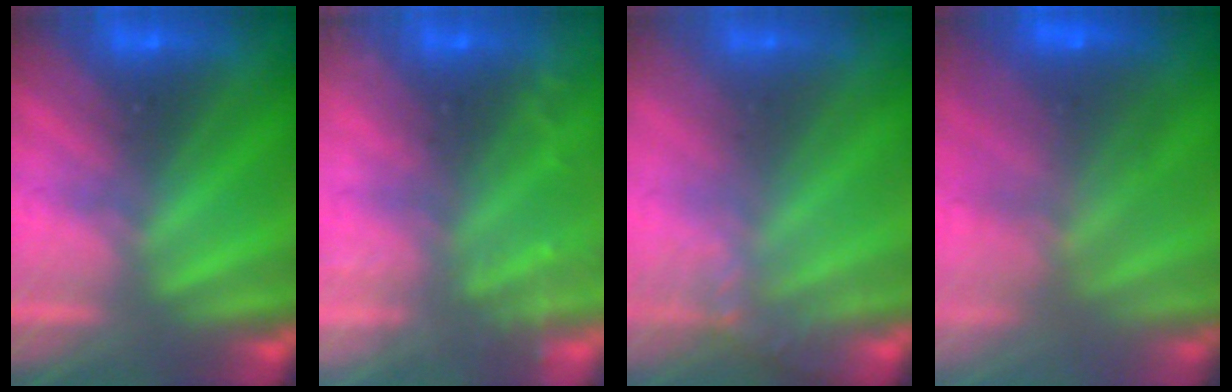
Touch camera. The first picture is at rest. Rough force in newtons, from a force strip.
{"total": 7.3}
{"total": 1.4}
{"total": 7.6}